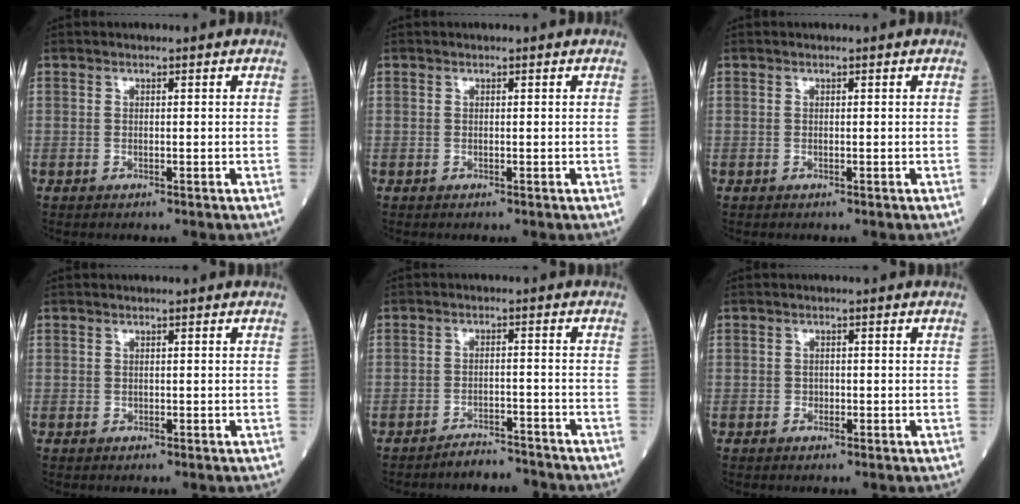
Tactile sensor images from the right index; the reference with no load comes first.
{"total": 0.0}
{"total": 0.0}
{"total": 0.0}
{"total": 4.3, "force": [-4.2, 0.6, -0.1], "torque": [0.006, -0.002, -0.068]}
{"total": 0.9, "force": [-0.3, 0.7, 0.4], "torque": [-0.003, 0.003, -0.006]}